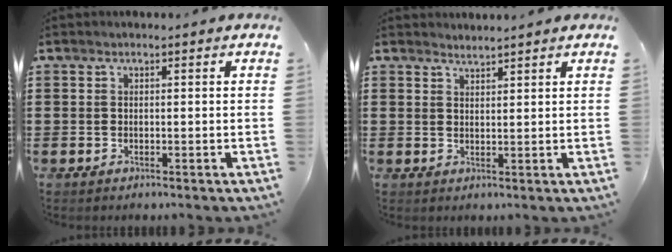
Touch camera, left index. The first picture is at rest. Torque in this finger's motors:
{"motor_torque": [-0.04, -0.04, -0.07, -0.01]}